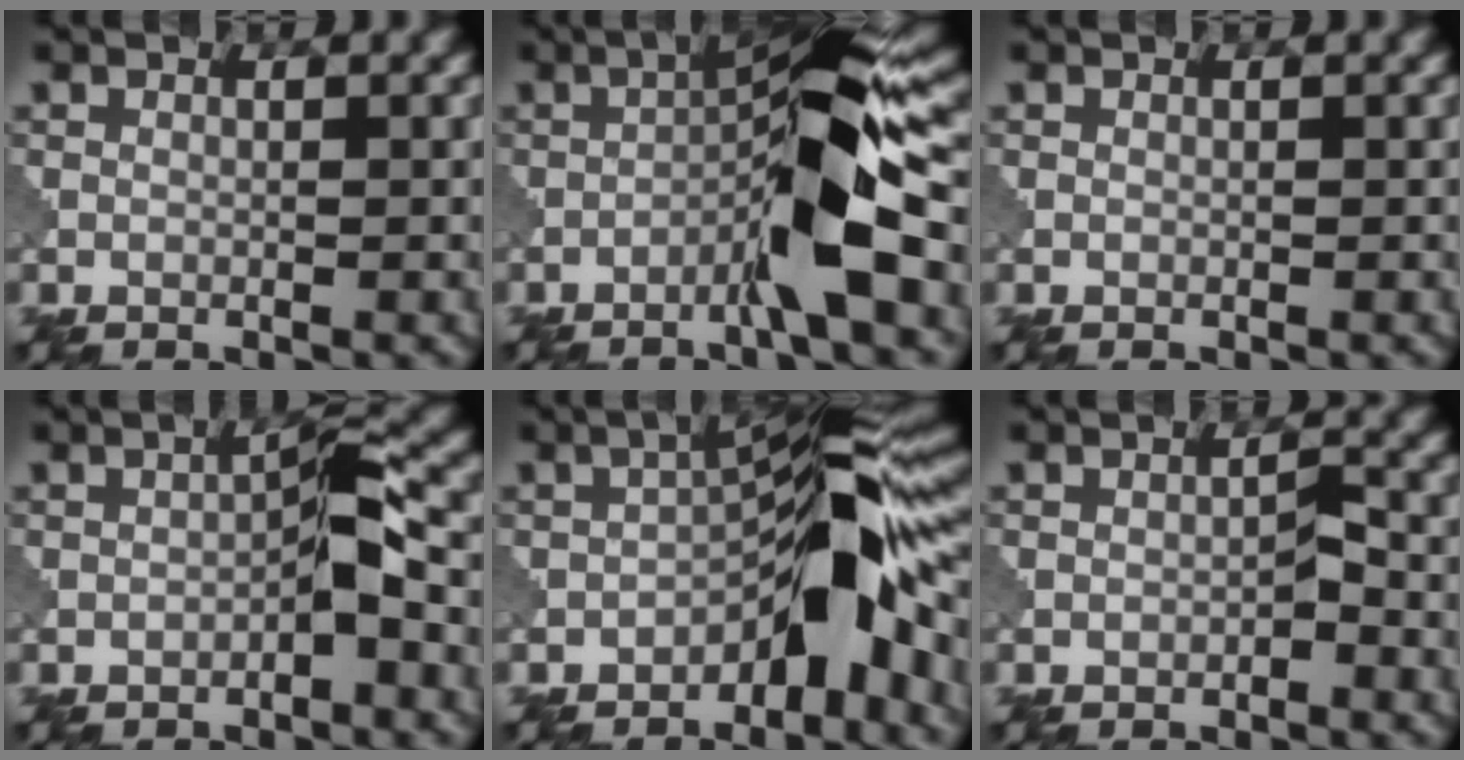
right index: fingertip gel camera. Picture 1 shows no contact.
{"total": 7.4, "force": [-2.7, 0.8, 6.8], "torque": [-0.114, 0.023, -0.055]}
{"total": 0.0}
{"total": 2.9, "force": [-1.0, 0.6, 2.7], "torque": [-0.045, 0.013, -0.020]}
{"total": 8.7, "force": [-3.3, 2.9, 7.5], "torque": [-0.092, 0.024, -0.071]}
{"total": 1.1, "force": [-0.5, 0.3, 1.0], "torque": [-0.015, 0.005, -0.007]}